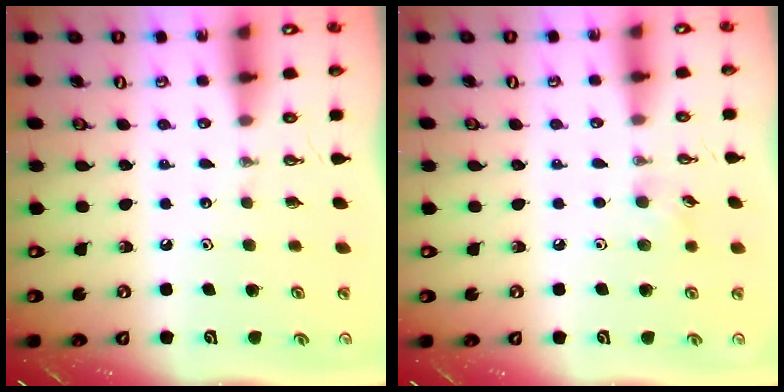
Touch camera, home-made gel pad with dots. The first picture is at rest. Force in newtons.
{"total": 5.4, "press": 5.2, "slide": 1.4}